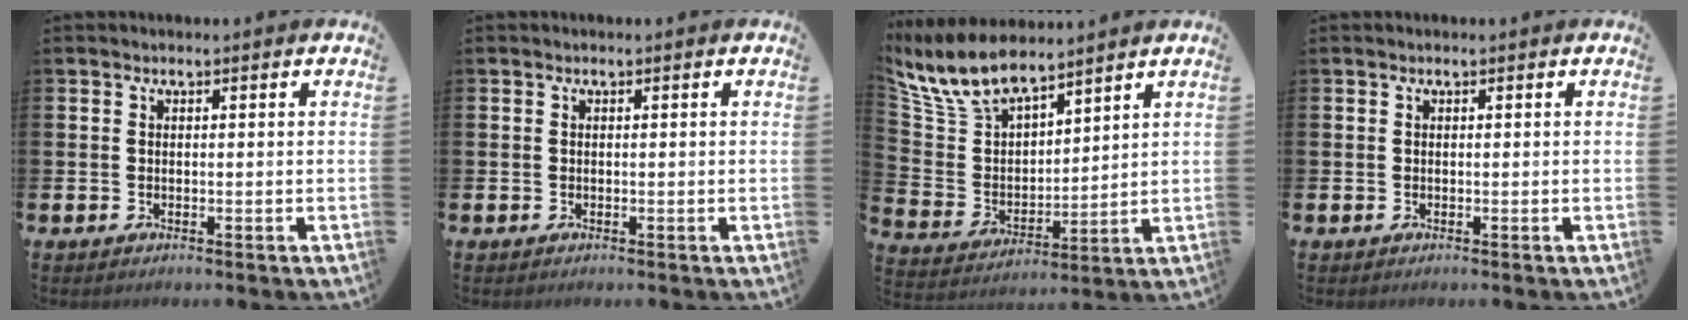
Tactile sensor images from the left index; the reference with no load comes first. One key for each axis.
{"total": 0.0}
{"total": 9.6, "fx": 8.5, "fy": 3.1, "fz": 3.2, "tx": -0.108, "ty": -0.039, "tz": 0.160}
{"total": 0.0}